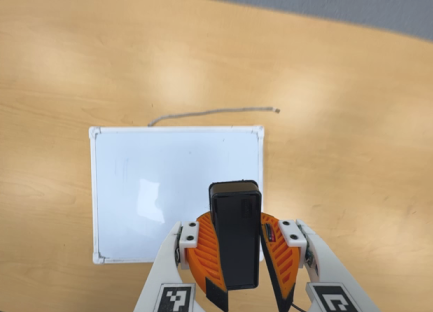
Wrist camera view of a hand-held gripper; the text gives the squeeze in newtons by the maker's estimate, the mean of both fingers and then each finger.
{"total": 13.4, "left": 12.6, "right": 14.2}